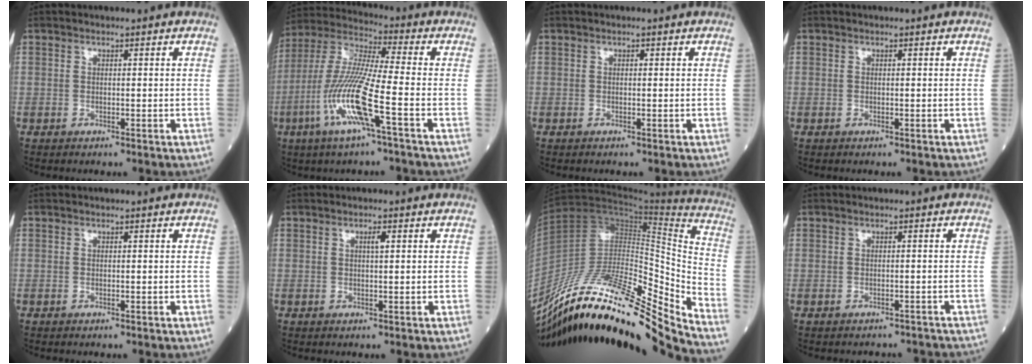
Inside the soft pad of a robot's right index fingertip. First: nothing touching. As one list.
[{"total": 13.7, "force": [-4.9, 0.1, 12.8], "torque": [-0.274, -0.007, -0.104]}, {"total": 0.0}, {"total": 0.0}, {"total": 0.0}, {"total": 1.2, "force": [0.4, 0.1, 1.1], "torque": [-0.021, 0.002, 0.006]}, {"total": 26.0, "force": [-22.2, 0.9, 13.4], "torque": [-0.209, 0.002, -0.379]}, {"total": 4.4, "force": [-4.2, 1.2, 0.4], "torque": [-0.003, -0.001, -0.041]}]